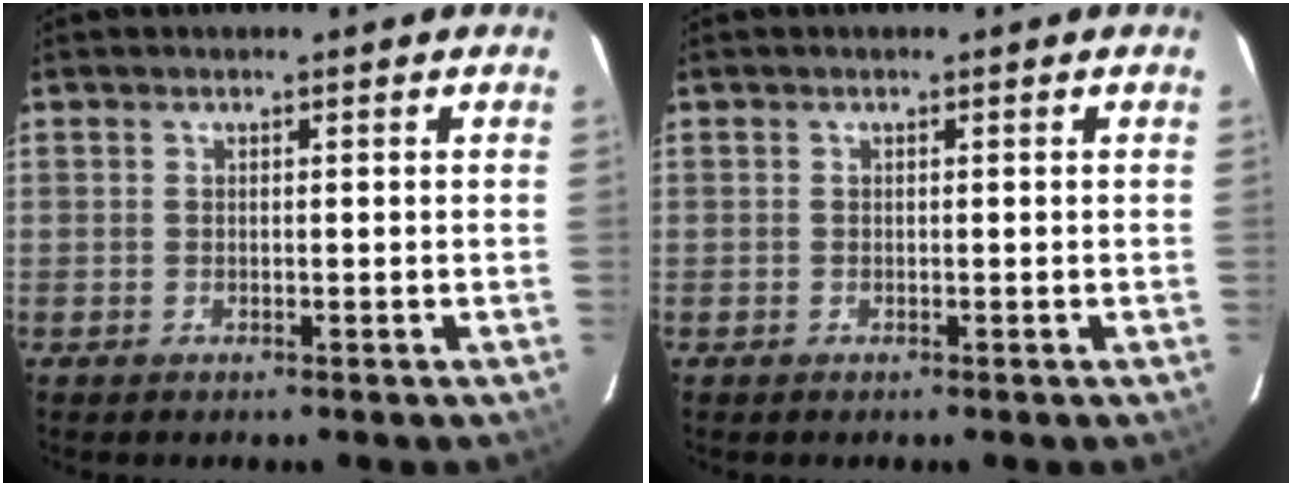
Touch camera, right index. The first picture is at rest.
{"total": 0.0}